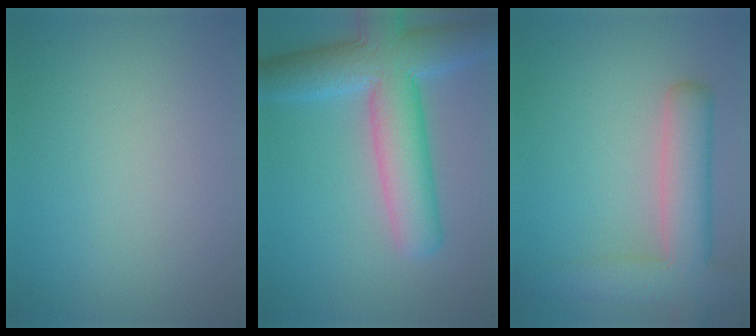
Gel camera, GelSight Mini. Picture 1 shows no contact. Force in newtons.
{"total": 9.5, "press": 9.4, "slide": 0.6}
{"total": 6.8, "press": 6.7, "slide": 0.6}